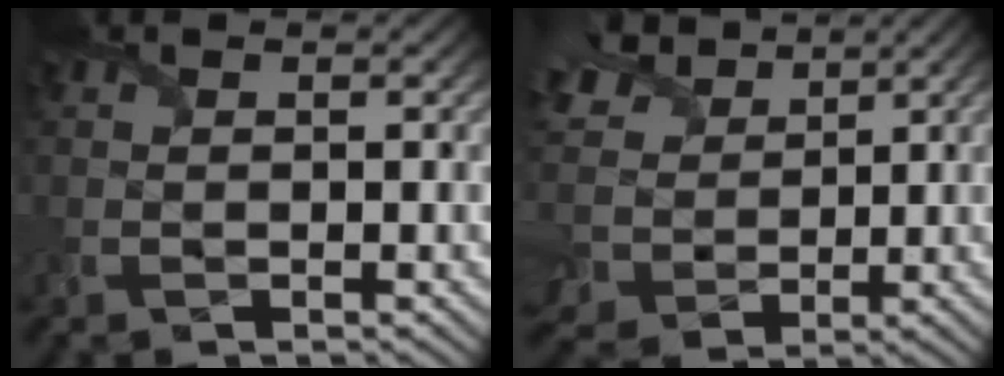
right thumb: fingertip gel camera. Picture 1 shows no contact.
{"total": 12.1, "force": [4.6, 9.0, 6.7], "torque": [-0.207, 0.013, 0.096]}